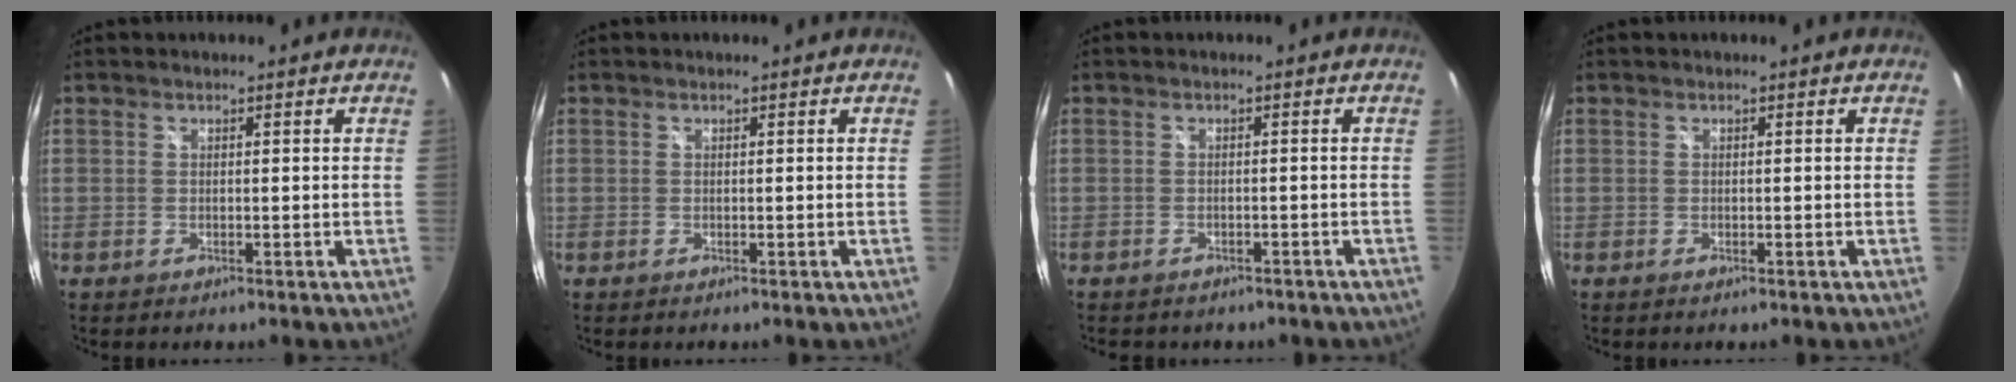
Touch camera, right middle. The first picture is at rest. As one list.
[{"total": 0.0}, {"total": 4.0, "force": [-3.2, 1.9, 1.4], "torque": [-0.026, -0.013, -0.039]}, {"total": 0.0}]